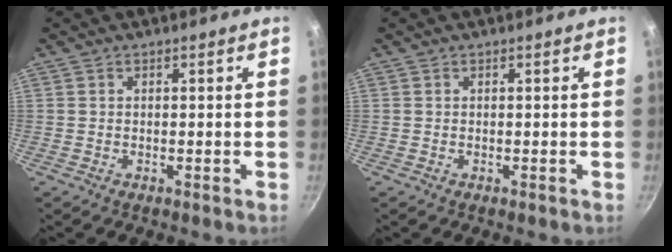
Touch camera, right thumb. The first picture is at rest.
{"total": 0.0}